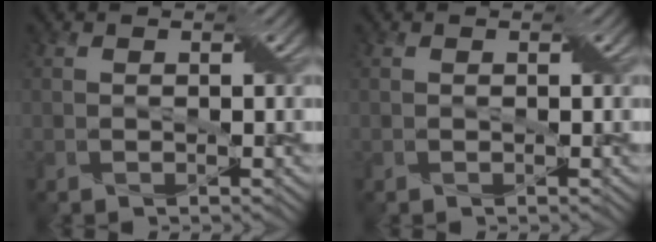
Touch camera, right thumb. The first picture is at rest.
{"total": 0.0}